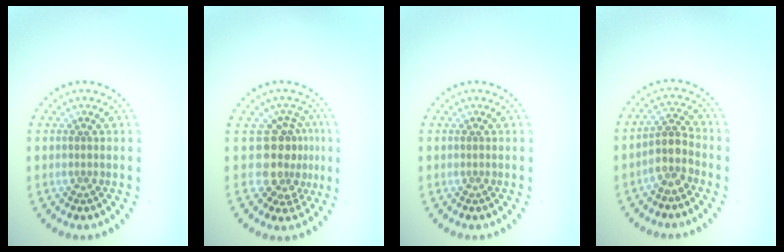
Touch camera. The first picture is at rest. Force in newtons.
{"total": 3.9, "press": 2.9, "slide": 2.5}
{"total": 0.0}
{"total": 2.9, "press": 2.2, "slide": 1.8}